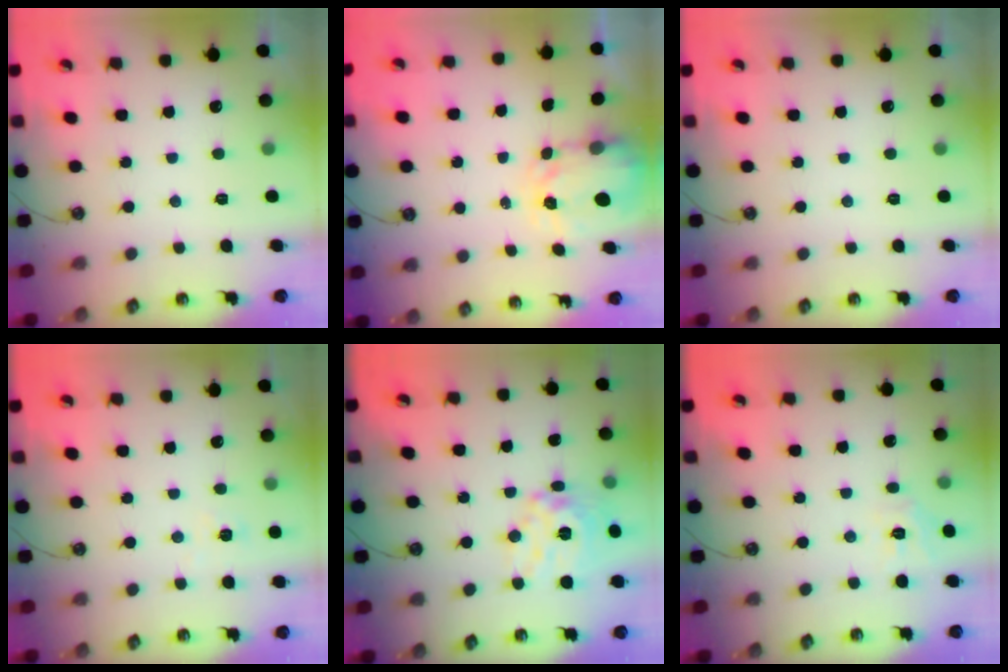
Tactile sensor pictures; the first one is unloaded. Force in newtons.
{"total": 3.5, "press": 3.5, "slide": 0.4}
{"total": 0.0}
{"total": 4.2, "press": 4.2, "slide": 0.5}
{"total": 14.1, "press": 14.0, "slide": 1.3}
{"total": 5.6, "press": 5.6, "slide": 0.0}